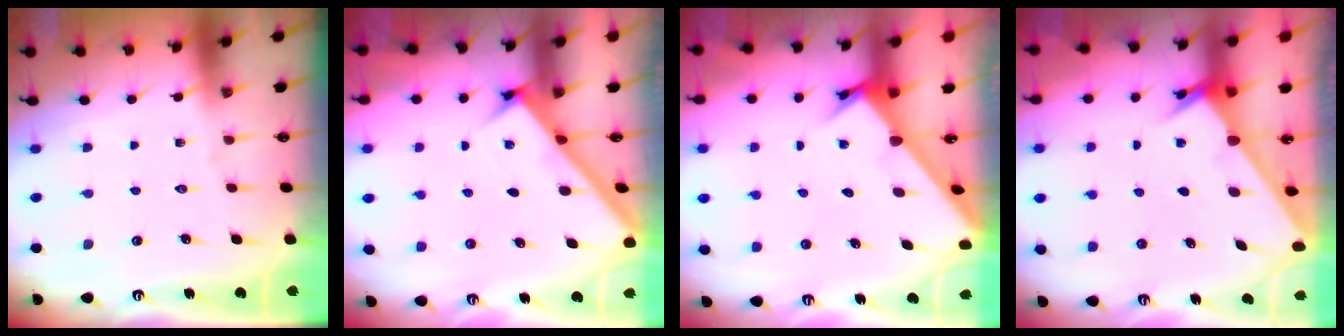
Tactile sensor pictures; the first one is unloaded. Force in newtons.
{"total": 2.8, "press": 2.7, "slide": 0.4}
{"total": 2.5, "press": 2.5, "slide": 0.3}
{"total": 2.1, "press": 2.1, "slide": 0.3}